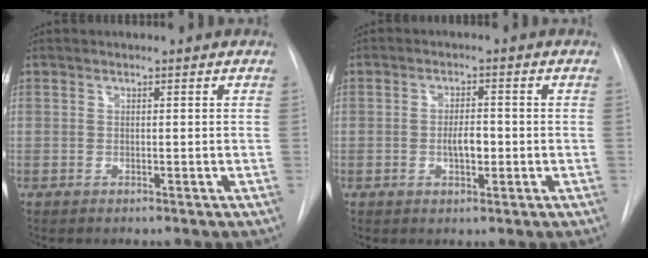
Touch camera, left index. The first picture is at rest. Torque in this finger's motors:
{"motor_torque": [0.38, -0.01, 0.10, 0.05]}